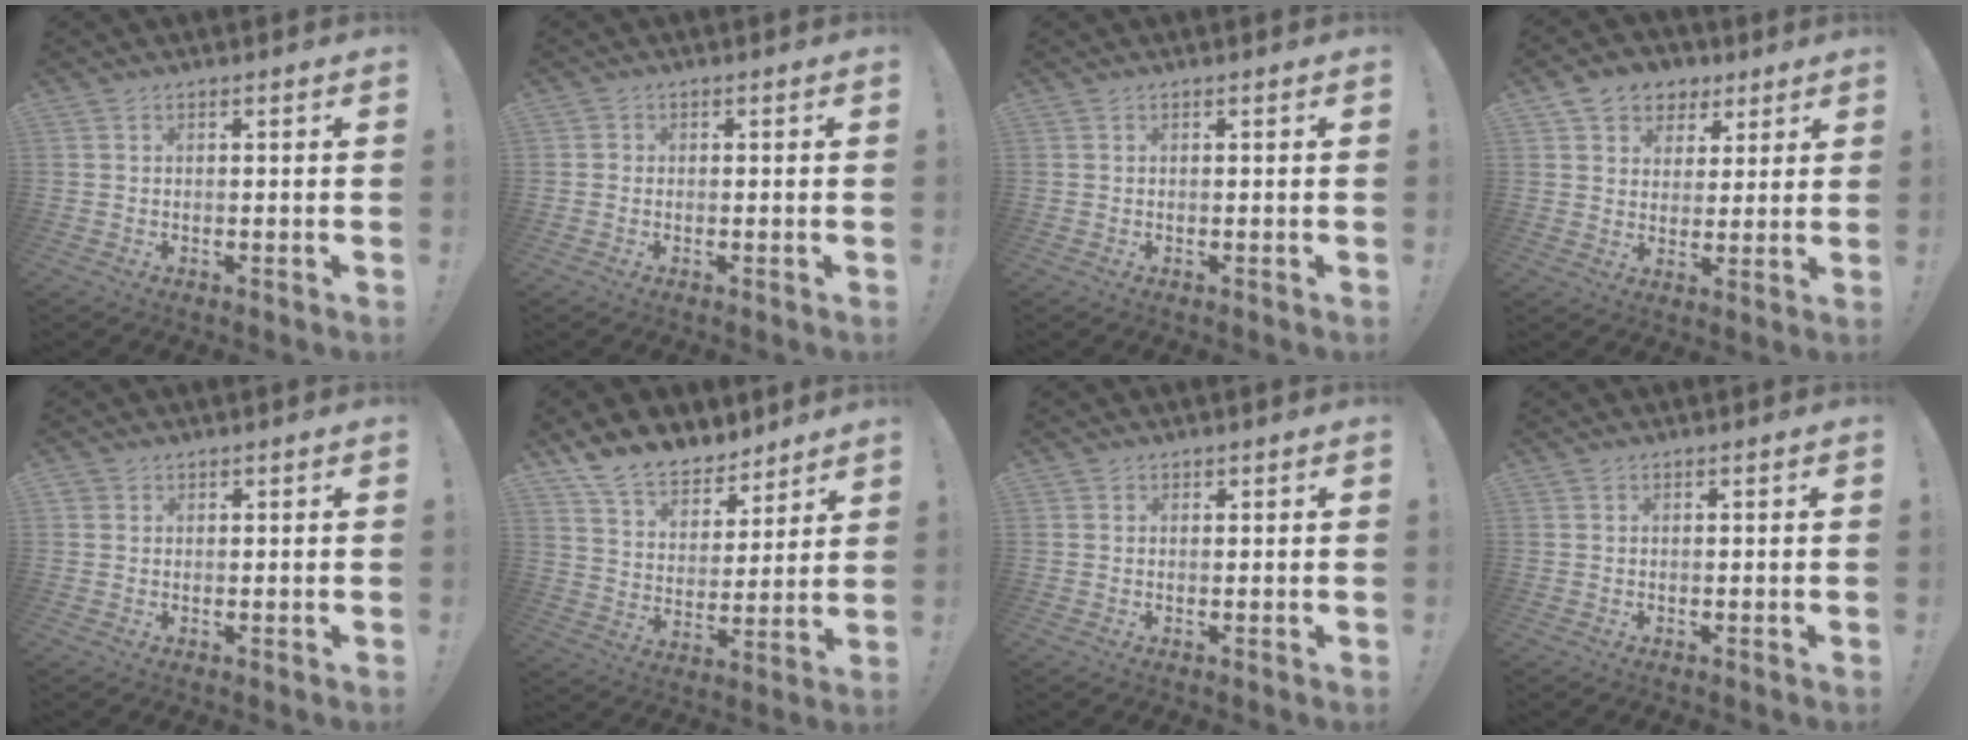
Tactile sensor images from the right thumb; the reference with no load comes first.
{"total": 1.0, "force": [-0.3, 0.9, 0.2], "torque": [-0.009, 0.006, -0.004]}
{"total": 0.0}
{"total": 8.5, "force": [4.5, 6.9, 1.9], "torque": [-0.032, -0.020, 0.091]}
{"total": 1.4, "force": [1.1, 0.8, 0.2], "torque": [0.003, -0.004, 0.021]}
{"total": 12.1, "force": [10.3, 5.7, 2.9], "torque": [-0.063, -0.081, 0.197]}
{"total": 0.6, "force": [0.4, 0.4, 0.1], "torque": [0.000, 0.000, 0.007]}
{"total": 0.0}